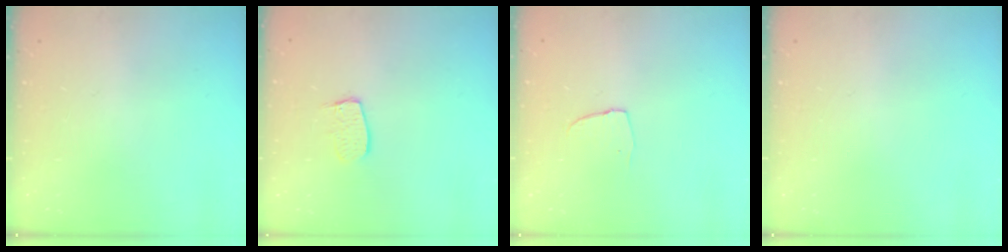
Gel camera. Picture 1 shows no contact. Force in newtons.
{"total": 6.8, "press": 6.8, "slide": 0.3}
{"total": 4.3, "press": 4.3, "slide": 0.3}
{"total": 0.0}